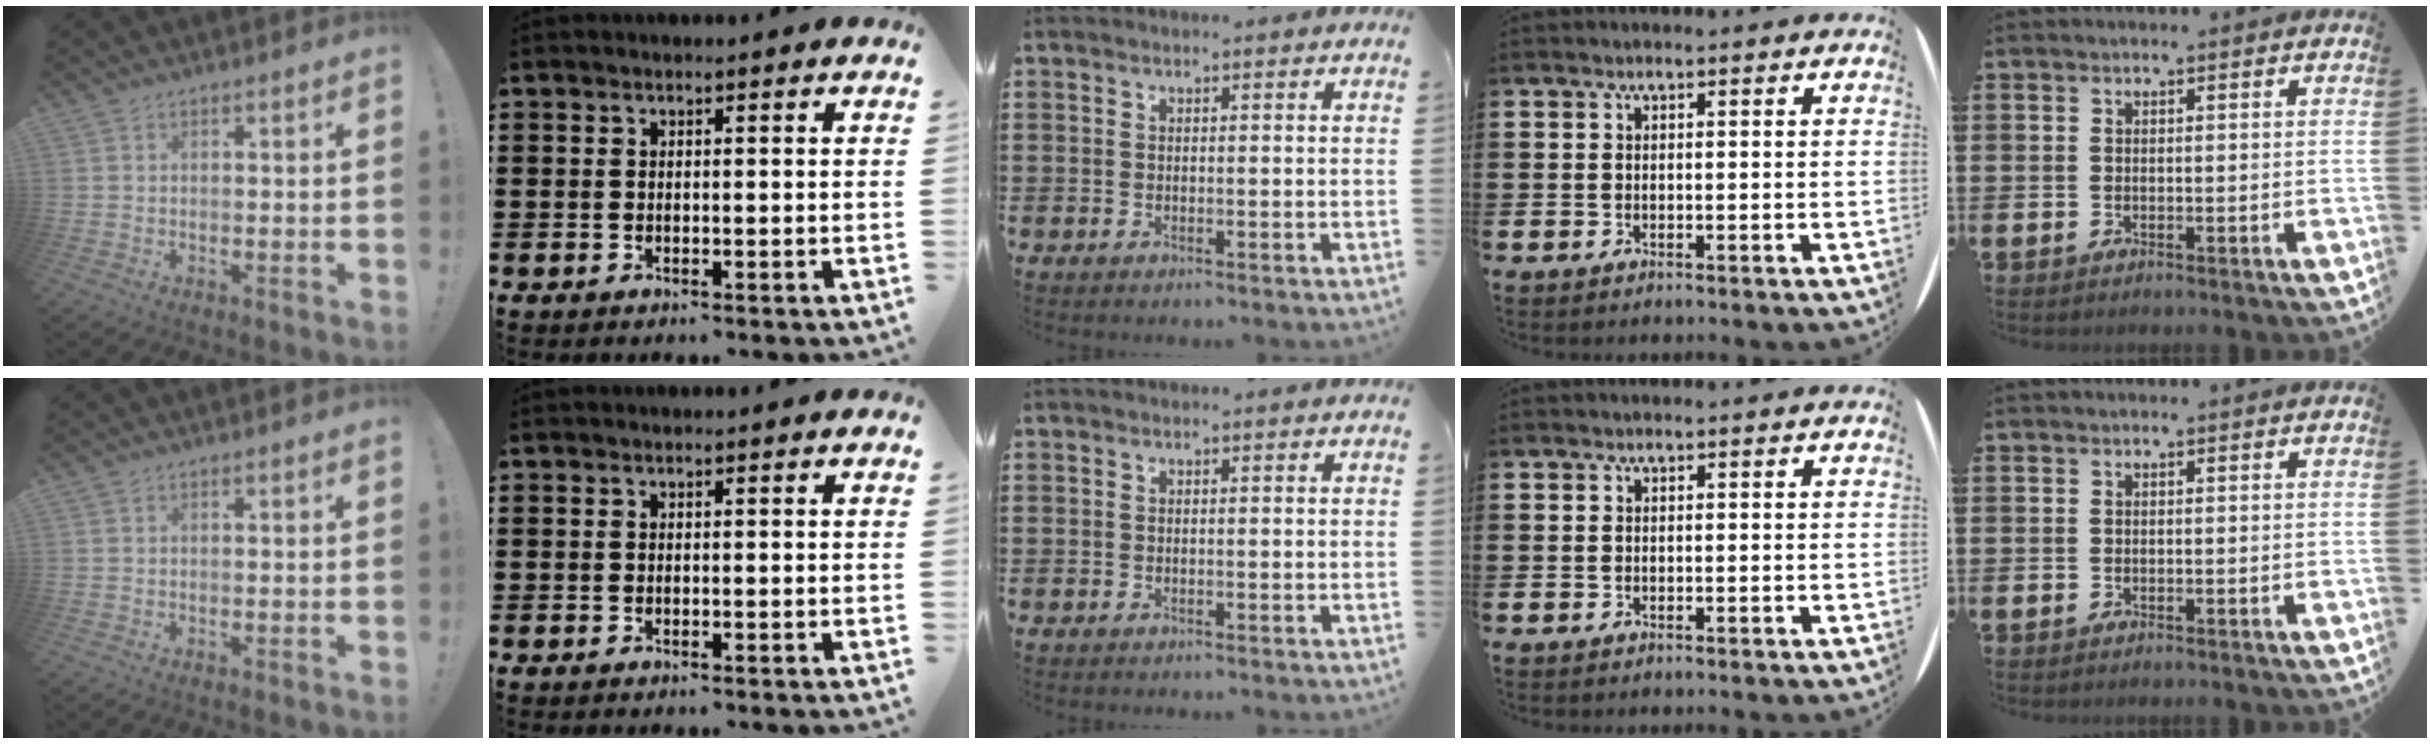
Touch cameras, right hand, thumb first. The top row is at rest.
{}